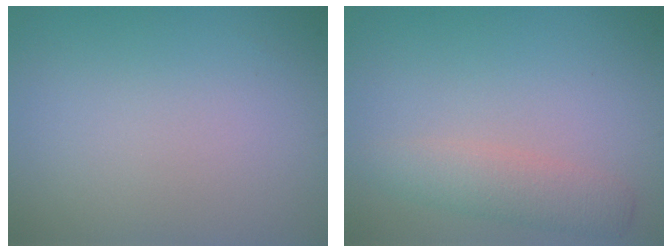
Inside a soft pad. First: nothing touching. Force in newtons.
{"total": 2.7, "press": 2.7, "slide": 0.1}